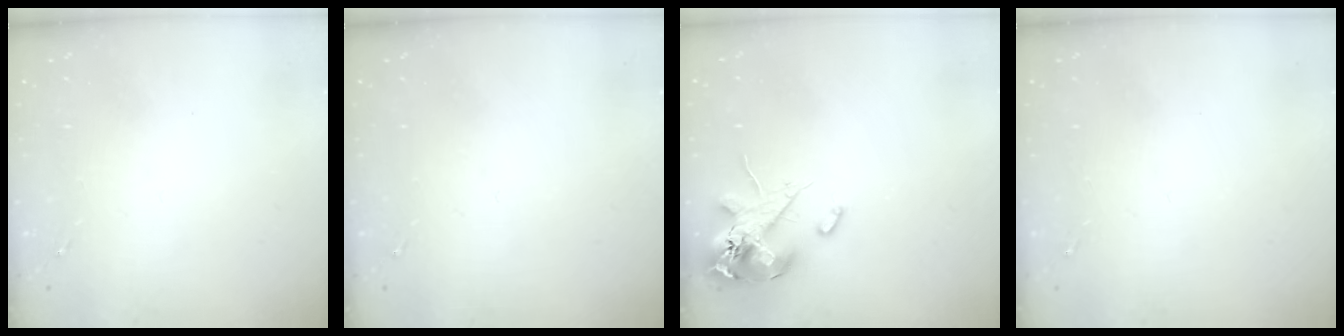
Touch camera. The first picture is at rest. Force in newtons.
{"total": 0.0}
{"total": 13.4, "press": 13.2, "slide": 2.3}
{"total": 0.0}